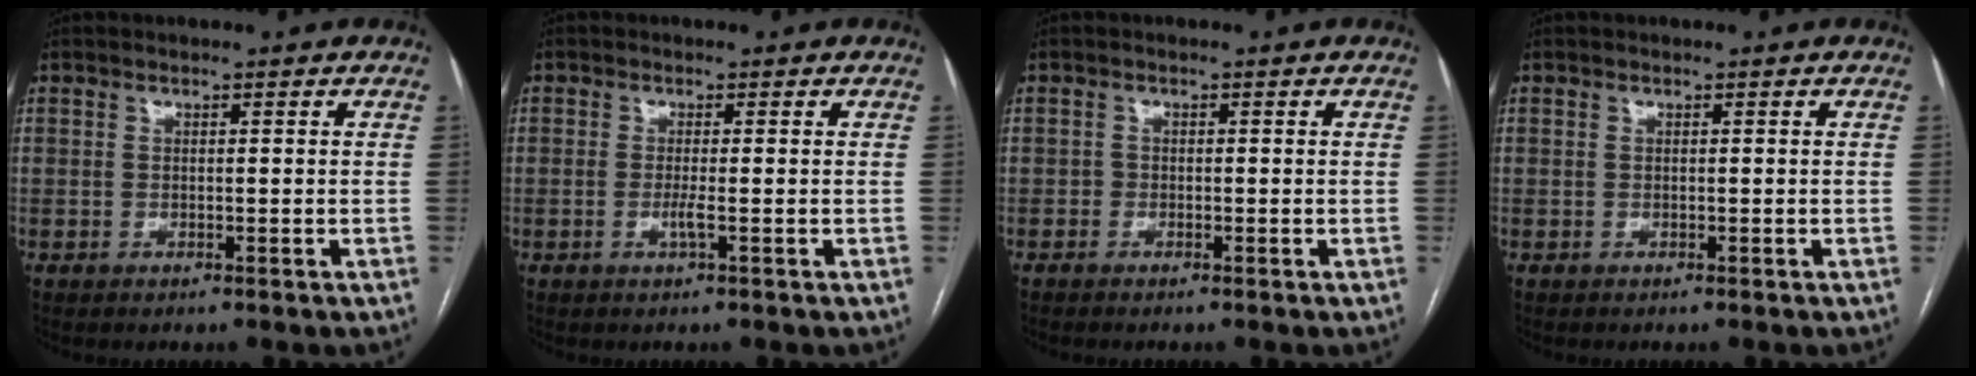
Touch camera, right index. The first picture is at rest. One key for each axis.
{"total": 1.5, "fx": -0.4, "fy": -0.1, "fz": 1.4, "tx": -0.030, "ty": -0.003, "tz": -0.010}
{"total": 0.7, "fx": -0.6, "fy": 0.5, "fz": 0.1, "tx": 0.000, "ty": 0.003, "tz": -0.014}
{"total": 0.0}